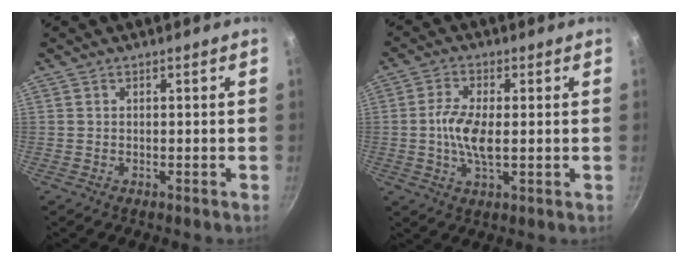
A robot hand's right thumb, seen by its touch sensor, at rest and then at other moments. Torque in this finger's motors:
{"motor_torque": [0.44, 1.68, 0.55, 0.30, 0.21]}